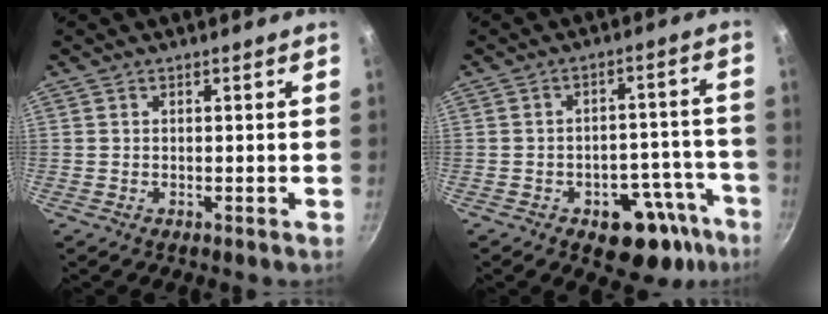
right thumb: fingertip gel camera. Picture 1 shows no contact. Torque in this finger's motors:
{"motor_torque": [5.01, 0.00, 1.05, -0.62, 0.02]}